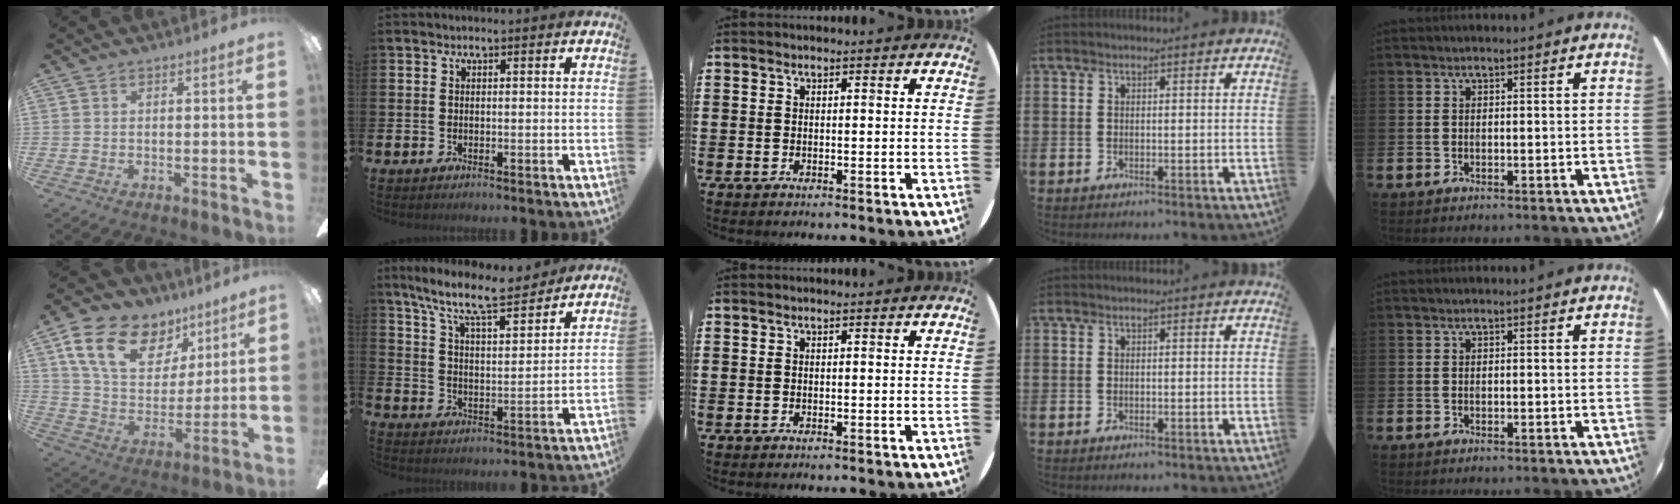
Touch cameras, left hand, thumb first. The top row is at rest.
{"thumb": {"total": 20.2, "force": [10.9, 12.8, 11.2], "torque": [-0.195, -0.039, 0.201]}, "index": {"total": 10.0, "force": [8.8, 1.6, 4.5], "torque": [-0.114, -0.051, 0.155]}}